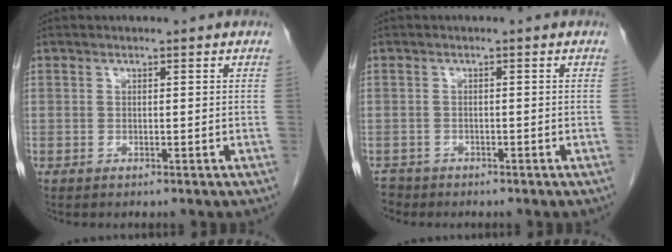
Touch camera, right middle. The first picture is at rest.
{"total": 2.3, "force": [-2.1, 0.9, -0.2], "torque": [-0.001, -0.003, -0.038]}